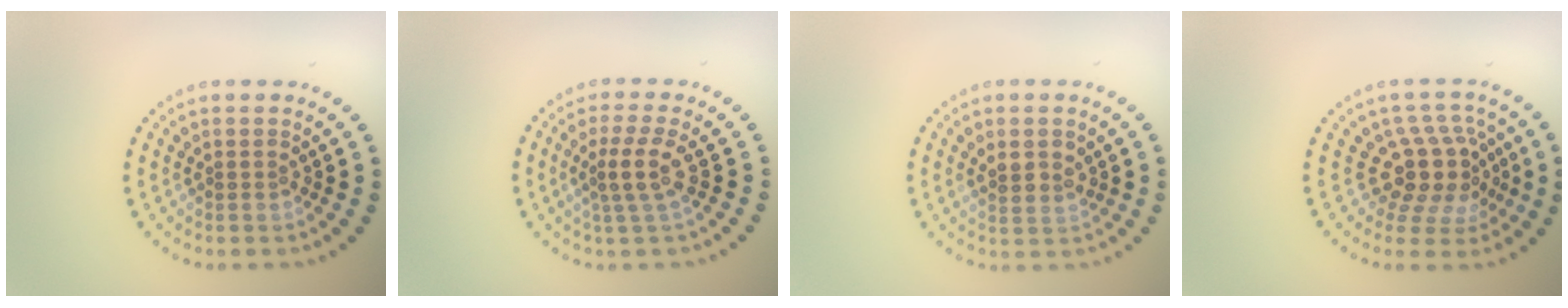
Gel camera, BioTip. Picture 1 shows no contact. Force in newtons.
{"total": 2.7, "press": 2.1, "slide": 1.7}
{"total": 1.6, "press": 1.5, "slide": 0.7}
{"total": 4.4, "press": 3.4, "slide": 2.9}